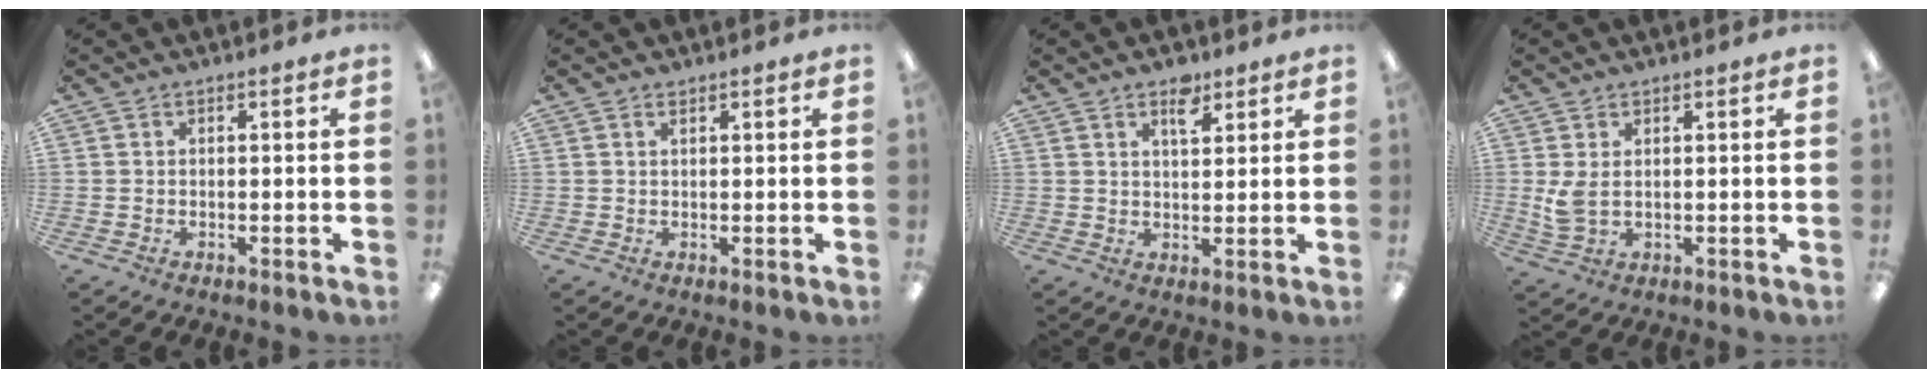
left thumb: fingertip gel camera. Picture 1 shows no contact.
{"total": 0.9, "force": [0.7, 0.4, 0.5], "torque": [-0.010, 0.001, 0.013]}
{"total": 5.0, "force": [3.4, 2.3, 2.9], "torque": [-0.032, -0.016, 0.054]}
{"total": 4.8, "force": [1.0, 2.7, 3.8], "torque": [-0.085, -0.006, 0.014]}